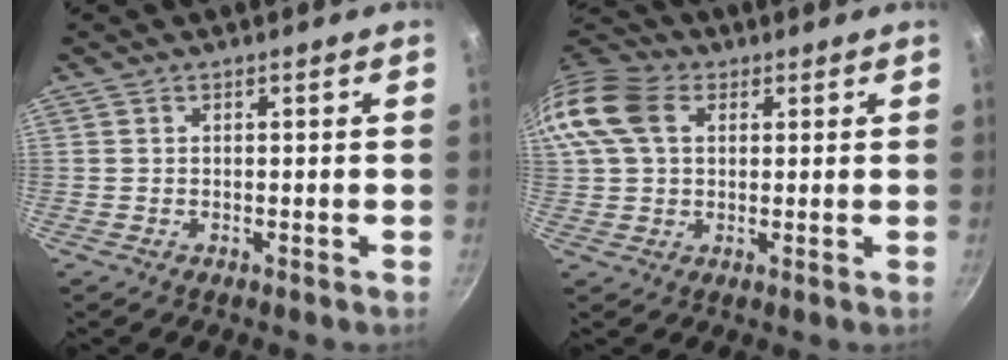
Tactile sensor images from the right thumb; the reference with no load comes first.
{"total": 12.9, "force": [3.8, 9.1, 8.3], "torque": [-0.168, 0.018, 0.057]}